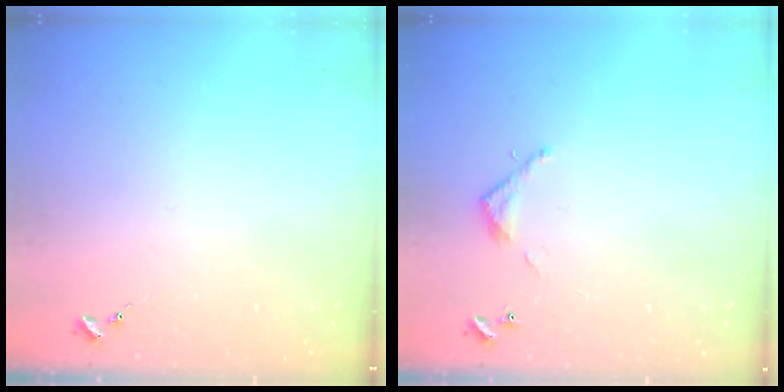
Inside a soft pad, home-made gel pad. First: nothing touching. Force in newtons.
{"total": 3.2, "press": 3.2, "slide": 0.2}